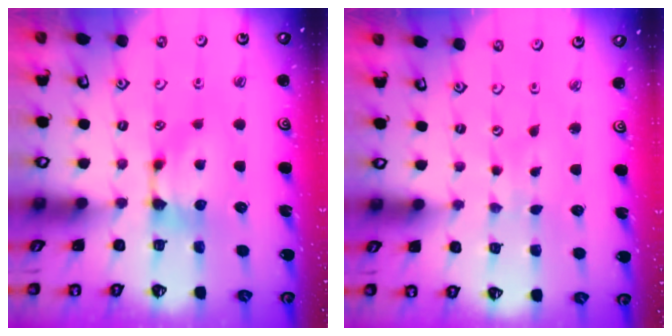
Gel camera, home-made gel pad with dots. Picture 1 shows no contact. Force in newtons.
{"total": 4.7, "press": 4.7, "slide": 0.2}